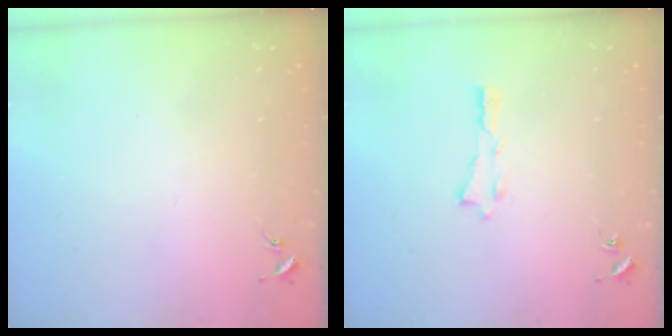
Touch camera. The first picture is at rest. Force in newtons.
{"total": 0.0}